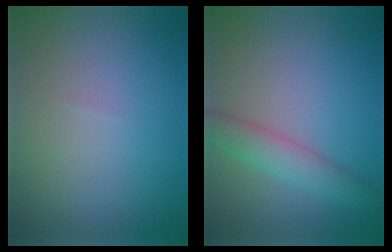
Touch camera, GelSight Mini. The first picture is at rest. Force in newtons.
{"total": 2.8, "press": 2.8, "slide": 0.0}